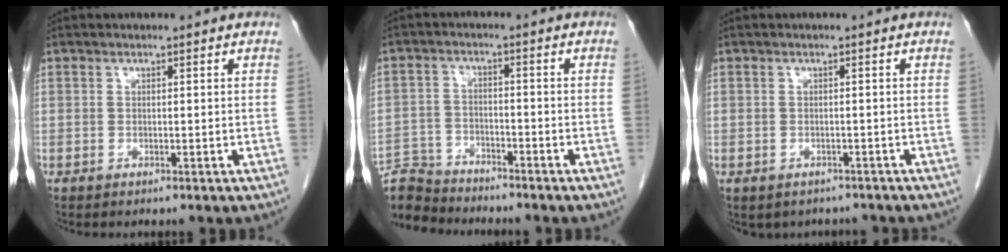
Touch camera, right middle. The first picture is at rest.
{"total": 7.1, "force": [-7.1, 0.9, -0.4], "torque": [0.008, 0.000, -0.134]}
{"total": 3.6, "force": [-2.9, 2.0, 0.5], "torque": [-0.004, 0.009, -0.032]}